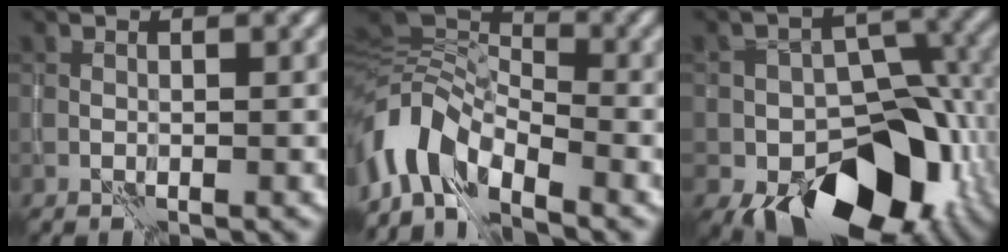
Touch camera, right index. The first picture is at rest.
{"total": 6.6, "force": [-4.3, 3.2, 3.9], "torque": [-0.072, 0.008, -0.099]}
{"total": 12.7, "force": [-6.6, 7.6, 7.7], "torque": [-0.089, -0.003, -0.103]}